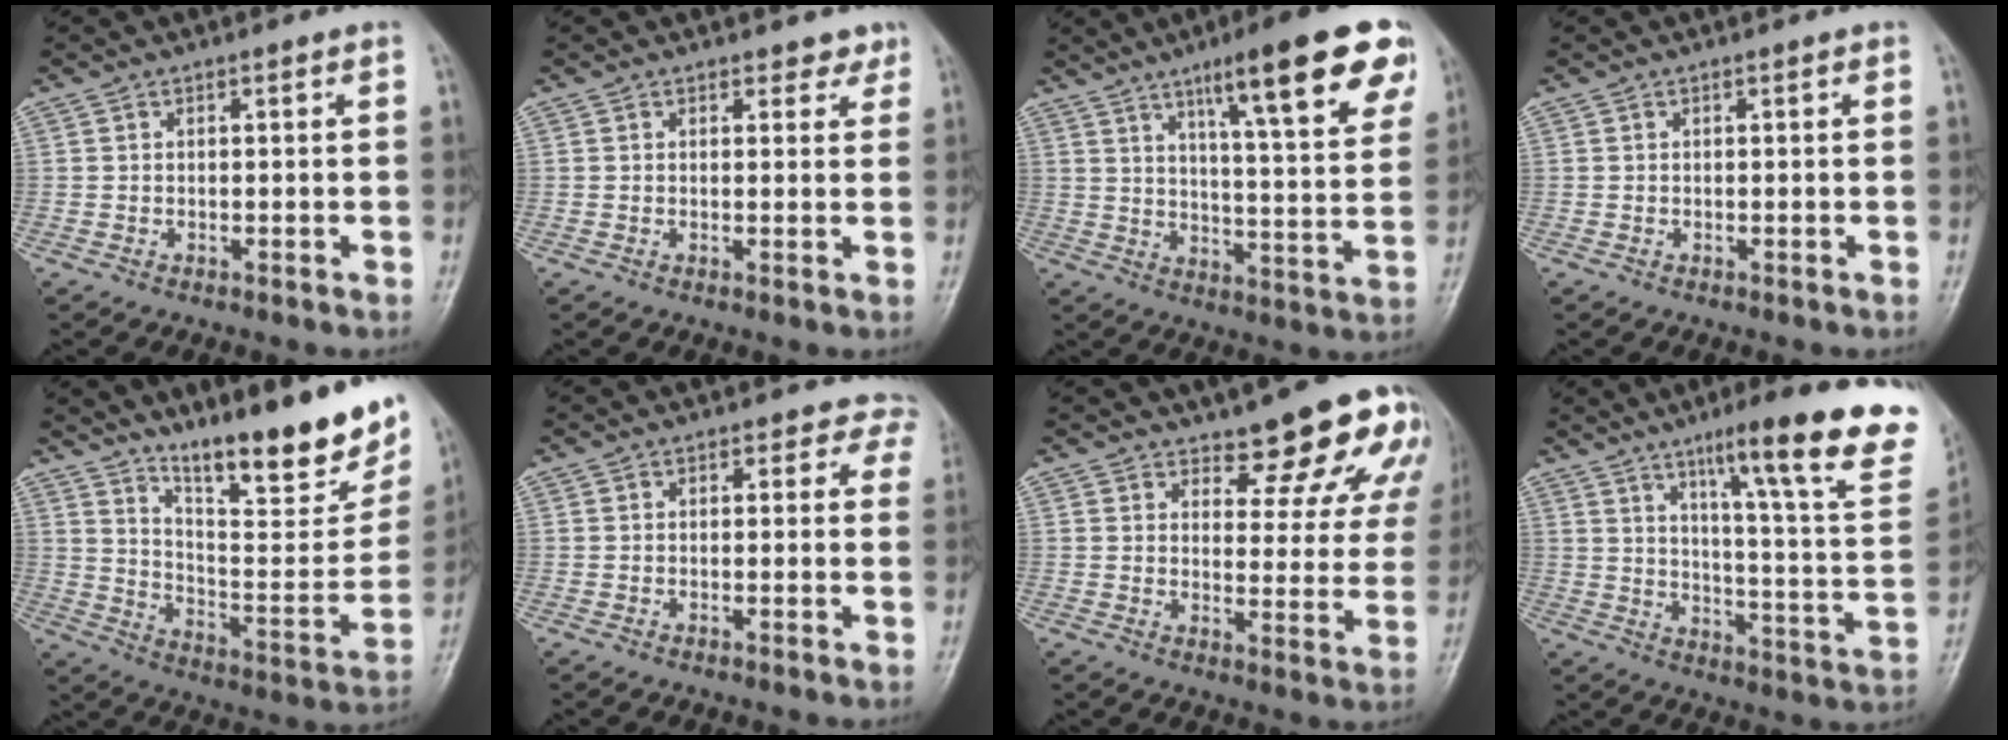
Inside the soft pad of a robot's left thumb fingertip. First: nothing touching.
{"total": 2.3, "force": [1.8, 1.4, 0.5], "torque": [0.017, -0.010, 0.015]}
{"total": 20.0, "force": [11.4, 3.8, 16.0], "torque": [-0.195, -0.035, 0.165]}
{"total": 0.0}
{"total": 22.9, "force": [16.4, 5.2, 15.2], "torque": [-0.190, -0.100, 0.257]}
{"total": 3.2, "force": [2.2, 2.3, 0.3], "torque": [0.032, -0.009, -0.001]}
{"total": 12.5, "force": [9.5, 4.6, 6.6], "torque": [-0.036, -0.067, 0.109]}
{"total": 25.2, "force": [14.6, 3.8, 20.2], "torque": [-0.262, -0.055, 0.207]}